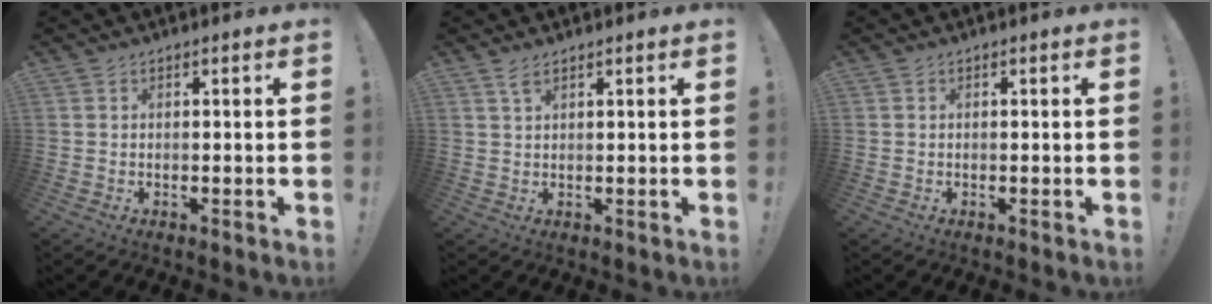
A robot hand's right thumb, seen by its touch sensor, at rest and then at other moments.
{"total": 2.3, "force": [1.4, 0.8, 1.6], "torque": [-0.033, -0.001, 0.025]}
{"total": 0.0}